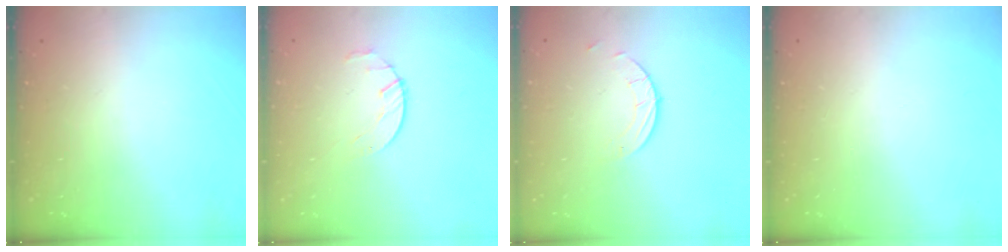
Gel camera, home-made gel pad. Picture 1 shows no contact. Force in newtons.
{"total": 1.6, "press": 1.6, "slide": 0.3}
{"total": 1.9, "press": 1.9, "slide": 0.1}
{"total": 0.0}